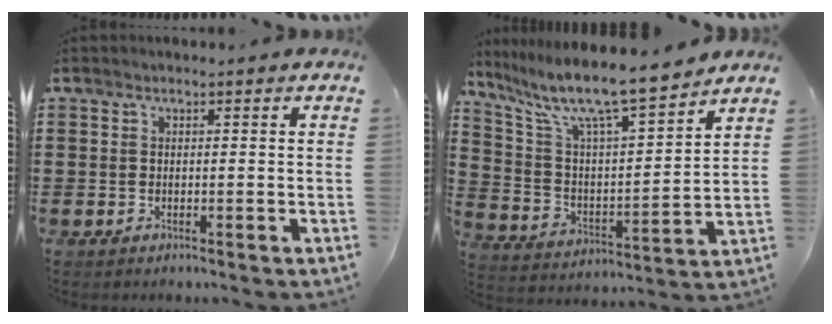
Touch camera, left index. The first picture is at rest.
{"total": 9.4, "force": [7.9, 0.6, 4.9], "torque": [-0.130, -0.058, 0.129]}